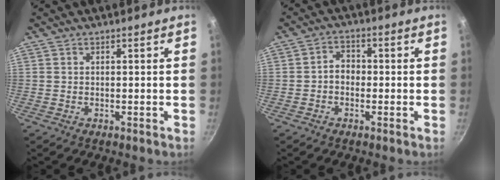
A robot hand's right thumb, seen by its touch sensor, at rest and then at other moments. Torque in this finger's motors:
{"motor_torque": [-0.10, -0.10, 0.01, 0.00, 0.07]}